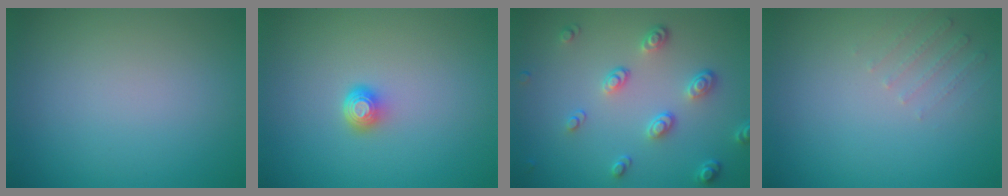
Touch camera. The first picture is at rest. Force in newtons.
{"total": 1.6, "press": 1.2, "slide": 1.1}
{"total": 3.5, "press": 2.8, "slide": 2.2}
{"total": 1.3, "press": 1.3, "slide": 0.4}